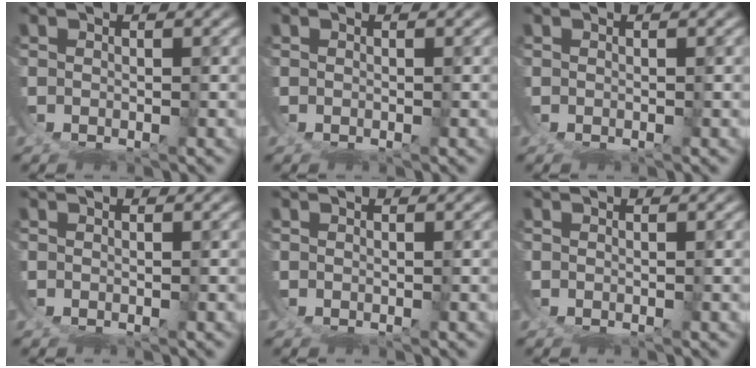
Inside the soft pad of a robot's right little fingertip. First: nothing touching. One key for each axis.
{"total": 0.0}
{"total": 0.0}
{"total": 0.0}
{"total": 0.0}
{"total": 0.0}